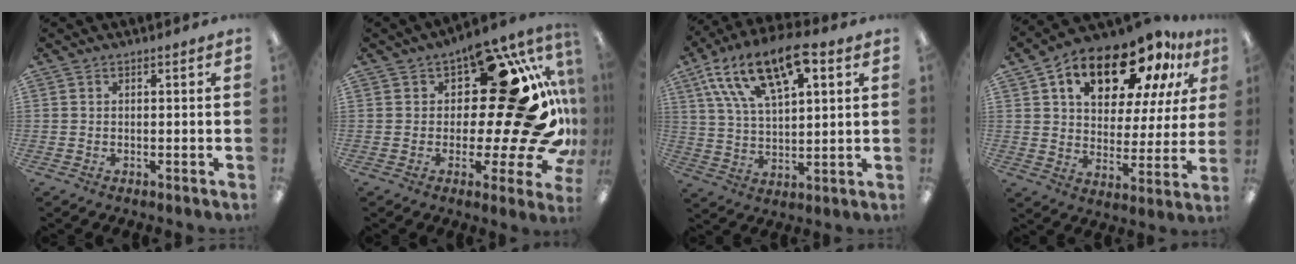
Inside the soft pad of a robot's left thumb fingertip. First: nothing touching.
{"total": 26.6, "force": [5.1, 10.6, 23.9], "torque": [-0.318, -0.060, 0.091]}
{"total": 17.3, "force": [10.2, 7.4, 11.9], "torque": [-0.224, -0.033, 0.175]}
{"total": 19.6, "force": [12.3, 9.9, 11.6], "torque": [-0.183, -0.060, 0.207]}